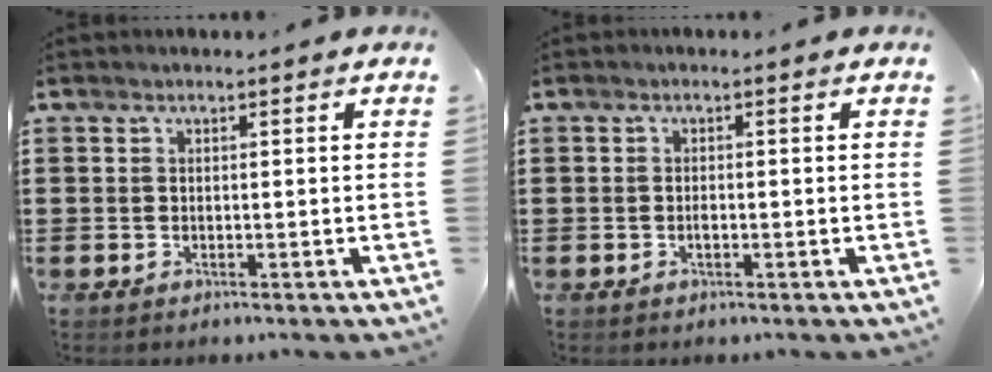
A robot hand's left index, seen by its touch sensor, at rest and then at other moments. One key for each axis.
{"total": 1.1, "fx": -0.3, "fy": 0.4, "fz": 1.0, "tx": -0.021, "ty": -0.003, "tz": -0.005}